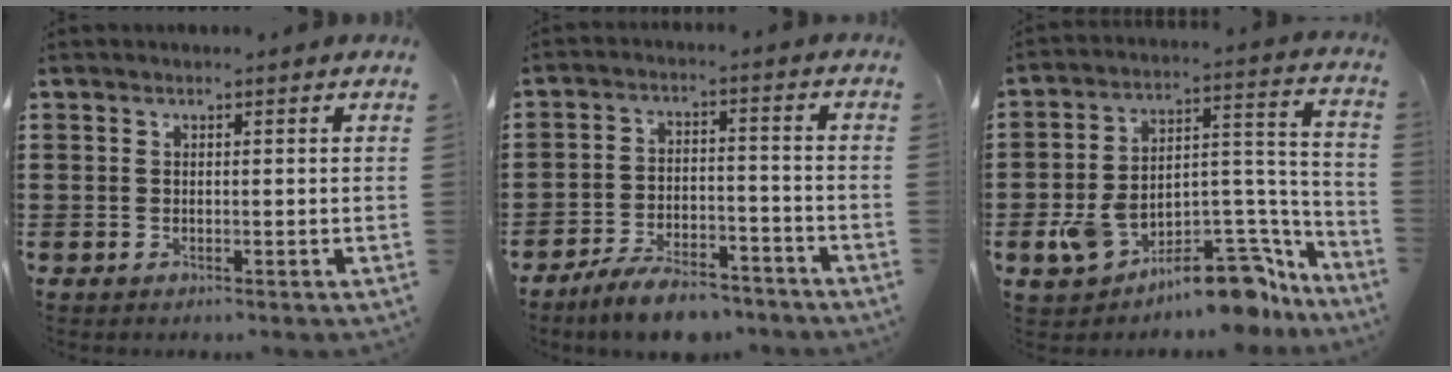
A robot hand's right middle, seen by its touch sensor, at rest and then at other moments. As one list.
[{"total": 7.5, "force": [-6.8, 1.5, 2.8], "torque": [-0.048, 0.013, -0.128]}, {"total": 12.8, "force": [-9.9, 4.3, 7.0], "torque": [-0.112, 0.044, -0.180]}]